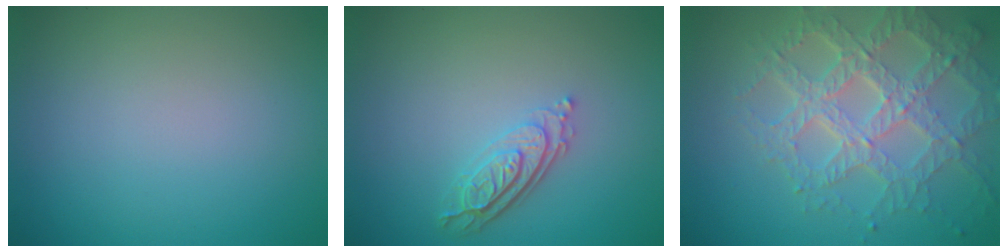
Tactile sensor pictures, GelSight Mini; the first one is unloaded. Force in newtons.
{"total": 3.4, "press": 2.6, "slide": 2.2}
{"total": 7.0, "press": 5.0, "slide": 4.9}